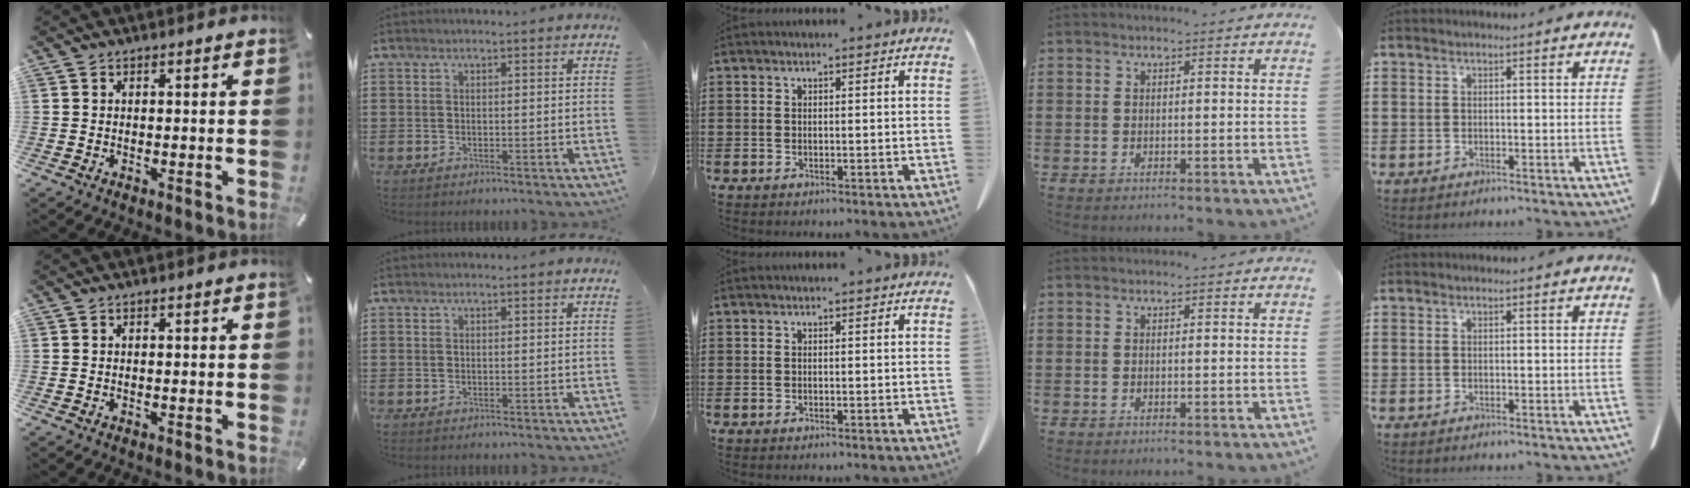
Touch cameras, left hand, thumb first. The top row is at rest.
{}